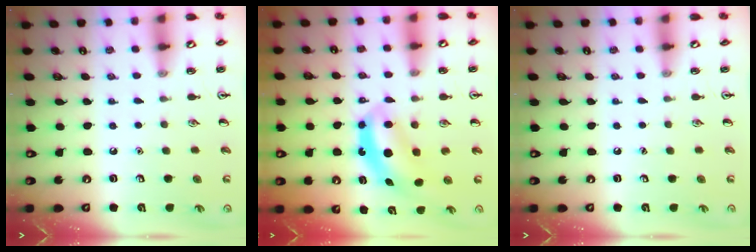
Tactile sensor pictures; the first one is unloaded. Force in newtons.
{"total": 5.9, "press": 5.7, "slide": 1.6}
{"total": 0.0}